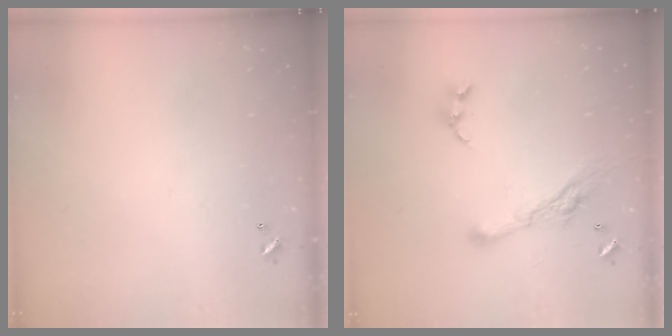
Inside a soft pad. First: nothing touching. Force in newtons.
{"total": 8.3, "press": 8.2, "slide": 1.2}